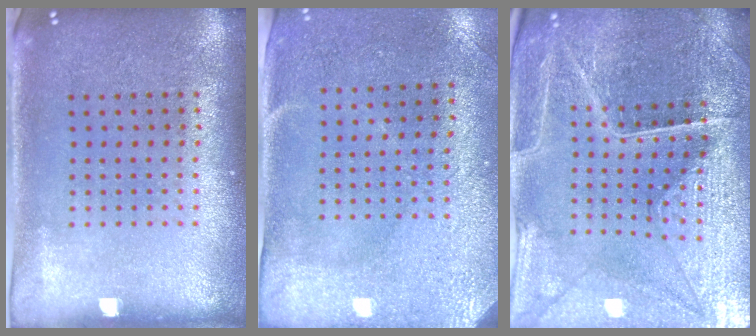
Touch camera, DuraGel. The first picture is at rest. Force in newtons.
{"total": 2.9, "press": 2.4, "slide": 1.6}
{"total": 4.0, "press": 4.0, "slide": 0.6}